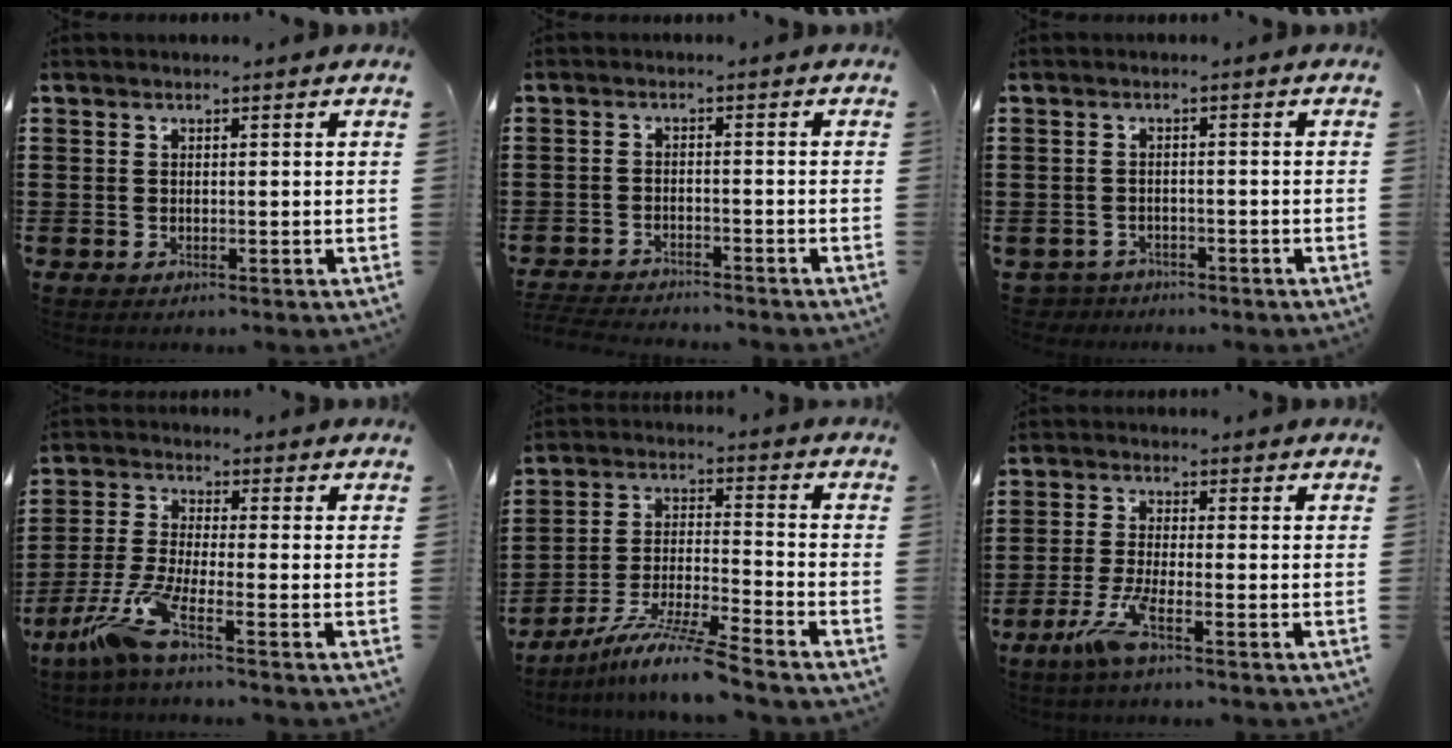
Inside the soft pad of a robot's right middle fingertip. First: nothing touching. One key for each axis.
{"total": 3.4, "fx": -3.4, "fy": 0.1, "fz": 0.3, "tx": -0.016, "ty": -0.006, "tz": -0.073}
{"total": 1.9, "fx": -1.9, "fy": 0.4, "fz": -0.1, "tx": -0.007, "ty": -0.003, "tz": -0.043}
{"total": 7.0, "fx": -4.5, "fy": 0.5, "fz": 5.3, "tx": -0.134, "ty": -0.021, "tz": -0.092}
{"total": 9.2, "fx": -7.7, "fy": -0.4, "fz": 5.0, "tx": -0.100, "ty": -0.006, "tz": -0.151}
{"total": 5.4, "fx": -2.9, "fy": 0.5, "fz": 4.6, "tx": -0.109, "ty": -0.018, "tz": -0.057}